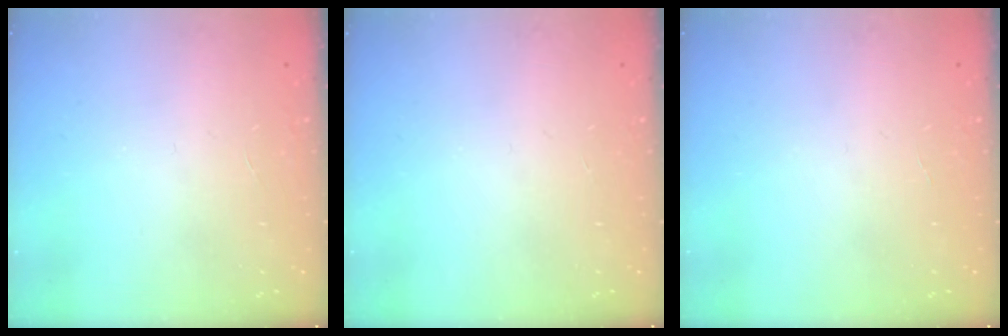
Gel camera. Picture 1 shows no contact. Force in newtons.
{"total": 0.0}
{"total": 0.0}